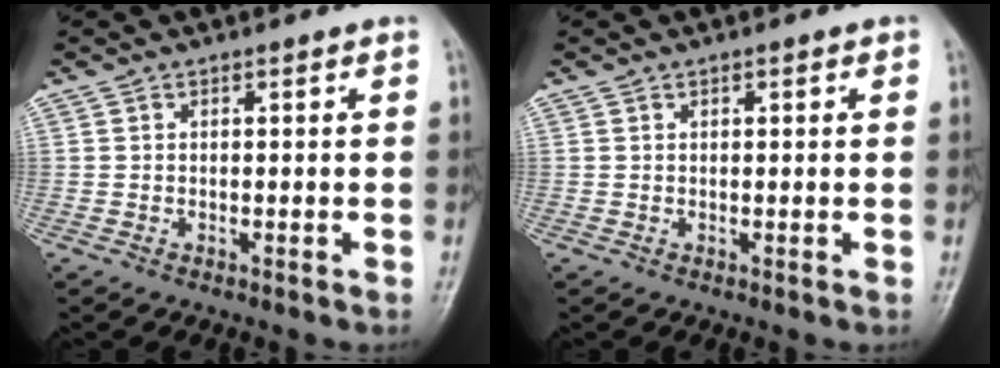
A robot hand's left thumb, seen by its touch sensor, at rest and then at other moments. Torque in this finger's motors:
{"motor_torque": [-0.06, 0.12, -0.22, -0.17, -0.02]}